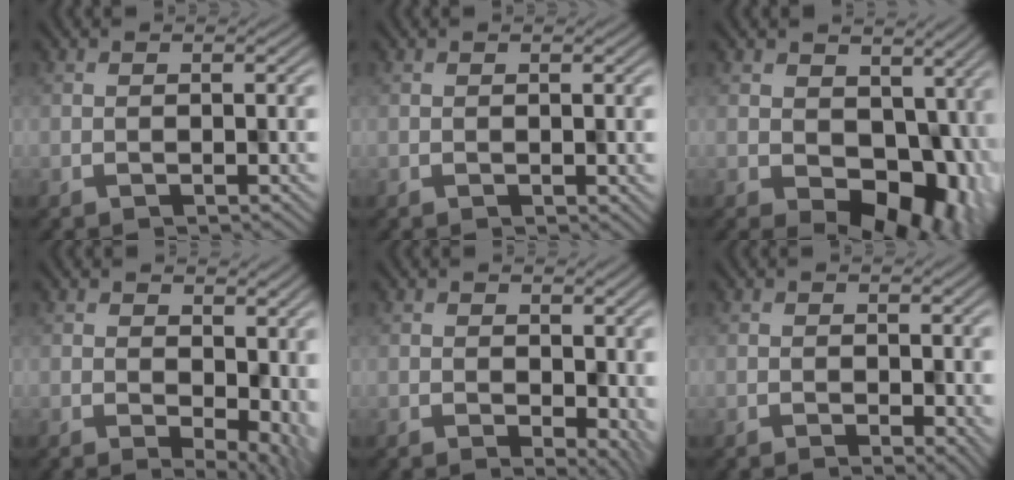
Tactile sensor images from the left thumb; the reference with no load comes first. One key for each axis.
{"total": 0.6, "fx": -0.1, "fy": 0.3, "fz": 0.6, "tx": -0.011, "ty": -0.002, "tz": 0.001}
{"total": 10.1, "fx": -1.1, "fy": 7.1, "fz": 7.1, "tx": -0.100, "ty": -0.031, "tz": -0.009}
{"total": 6.9, "fx": -0.7, "fy": 4.0, "fz": 5.6, "tx": -0.066, "ty": -0.025, "tz": 0.006}
{"total": 4.3, "fx": -0.8, "fy": 2.5, "fz": 3.3, "tx": -0.041, "ty": -0.016, "tz": 0.010}
{"total": 2.0, "fx": -0.3, "fy": 0.8, "fz": 1.8, "tx": -0.029, "ty": -0.006, "tz": 0.004}